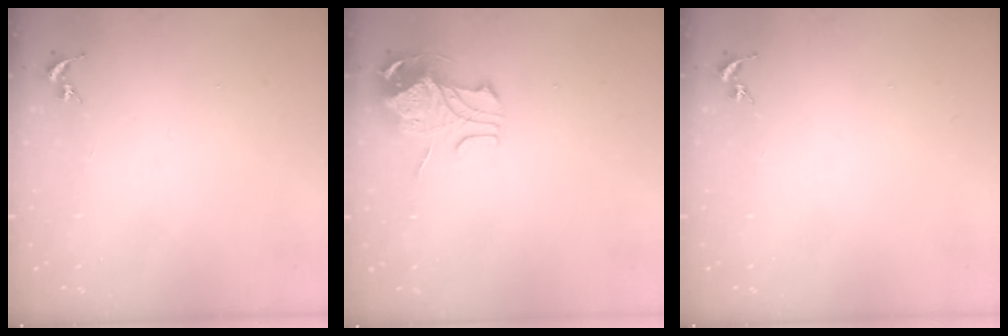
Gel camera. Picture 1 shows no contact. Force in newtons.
{"total": 9.6, "press": 9.6, "slide": 1.0}
{"total": 0.0}